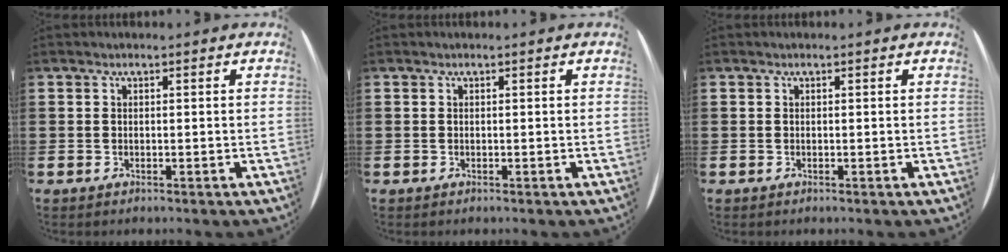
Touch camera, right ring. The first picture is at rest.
{"total": 0.0}
{"total": 0.0}